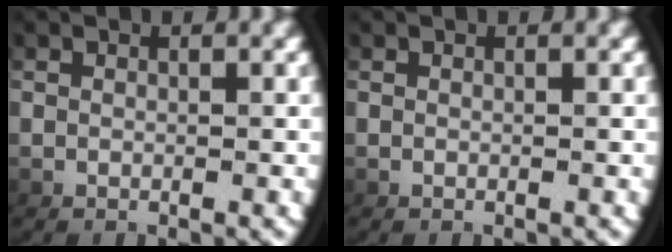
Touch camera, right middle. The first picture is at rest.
{"total": 0.0}